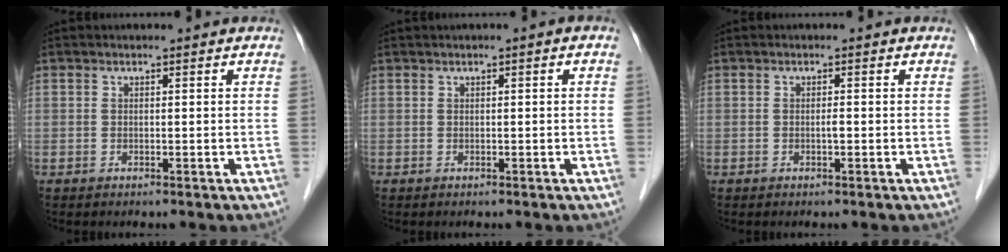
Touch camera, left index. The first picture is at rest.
{"total": 0.6, "force": [0.1, 0.0, 0.6], "torque": [-0.011, 0.005, 0.003]}
{"total": 0.6, "force": [-0.2, 0.1, 0.6], "torque": [-0.012, 0.001, -0.004]}